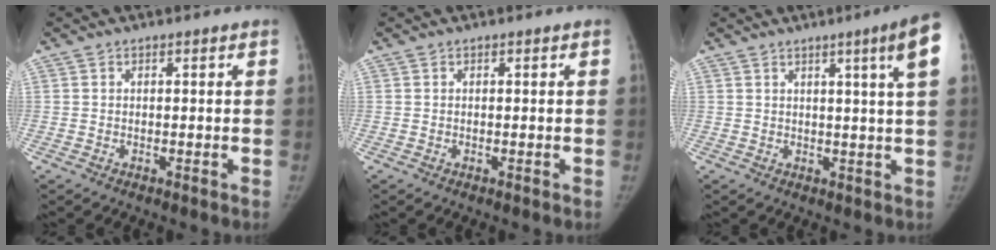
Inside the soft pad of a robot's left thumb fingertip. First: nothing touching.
{"total": 0.0}
{"total": 7.8, "force": [3.4, -0.9, 7.0], "torque": [-0.093, -0.013, 0.041]}